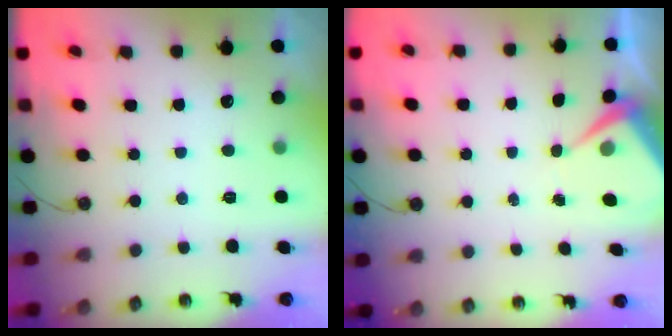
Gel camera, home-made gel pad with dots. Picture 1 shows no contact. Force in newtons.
{"total": 6.1, "press": 6.0, "slide": 0.9}